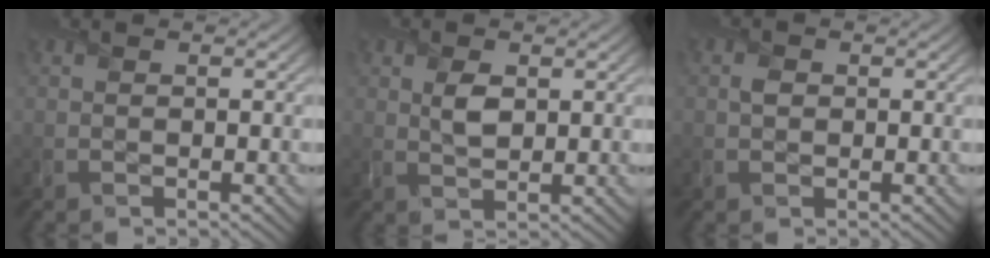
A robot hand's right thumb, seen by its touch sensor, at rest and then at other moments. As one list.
[{"total": 2.5, "force": [1.0, 1.5, 1.7], "torque": [-0.033, -0.003, 0.021]}, {"total": 1.1, "force": [0.1, 1.0, 0.4], "torque": [-0.009, -0.001, 0.000]}]